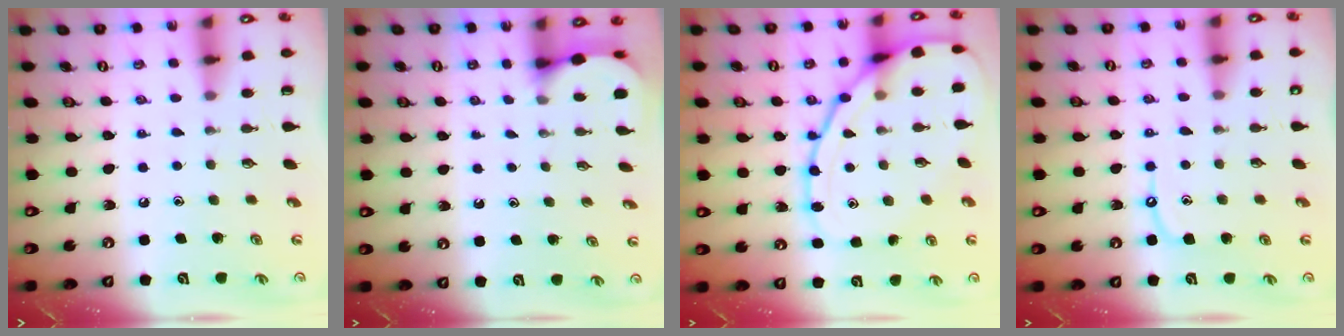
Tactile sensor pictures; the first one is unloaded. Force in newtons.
{"total": 2.6, "press": 2.6, "slide": 0.2}
{"total": 15.8, "press": 15.8, "slide": 0.9}
{"total": 6.4, "press": 6.4, "slide": 0.7}